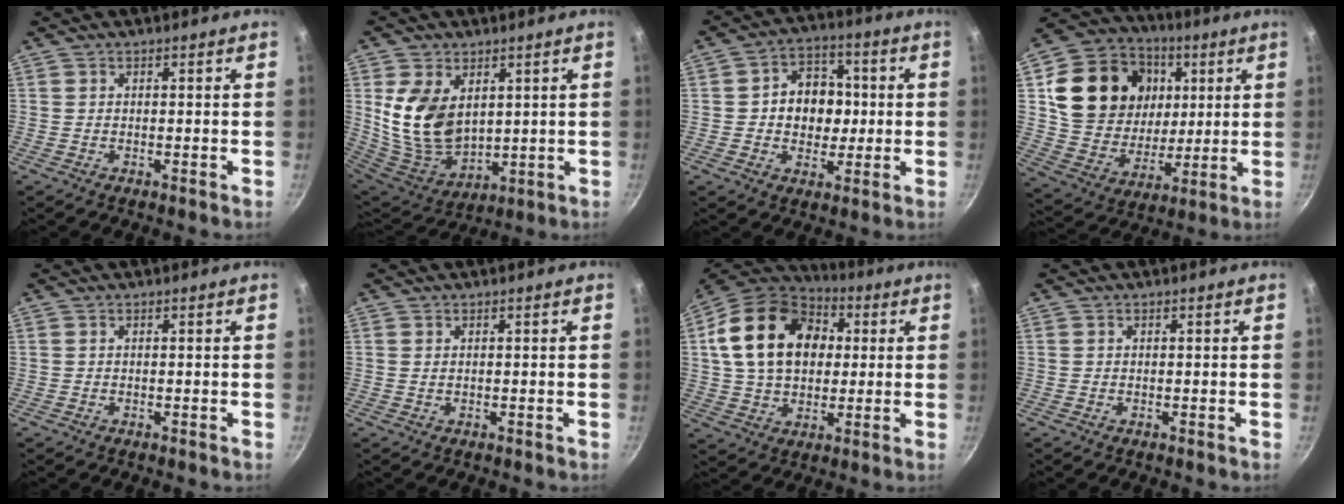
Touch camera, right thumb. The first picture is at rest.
{"total": 14.8, "force": [3.7, 10.0, 10.3], "torque": [-0.180, -0.040, 0.089]}
{"total": 11.1, "force": [0.5, 8.9, 6.6], "torque": [-0.058, 0.011, 0.001]}
{"total": 23.2, "force": [6.3, 18.6, 12.4], "torque": [-0.203, -0.004, 0.120]}
{"total": 0.0}
{"total": 0.6, "force": [0.3, 0.4, 0.3], "torque": [-0.006, 0.000, 0.006]}
{"total": 21.5, "force": [4.5, 15.5, 14.3], "torque": [-0.223, 0.019, 0.070]}
{"total": 0.0}